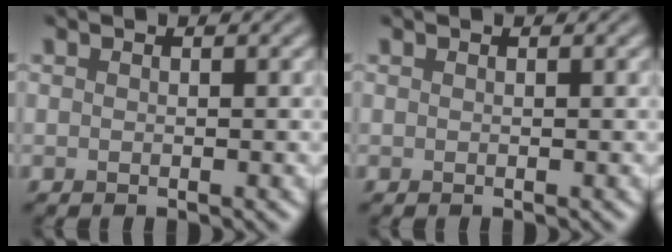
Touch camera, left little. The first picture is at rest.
{"total": 0.0}